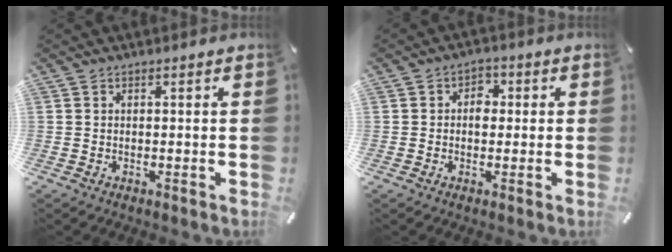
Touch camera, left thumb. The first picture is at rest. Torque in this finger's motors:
{"motor_torque": [0.56, 0.37, 0.27, -0.02, -0.02]}